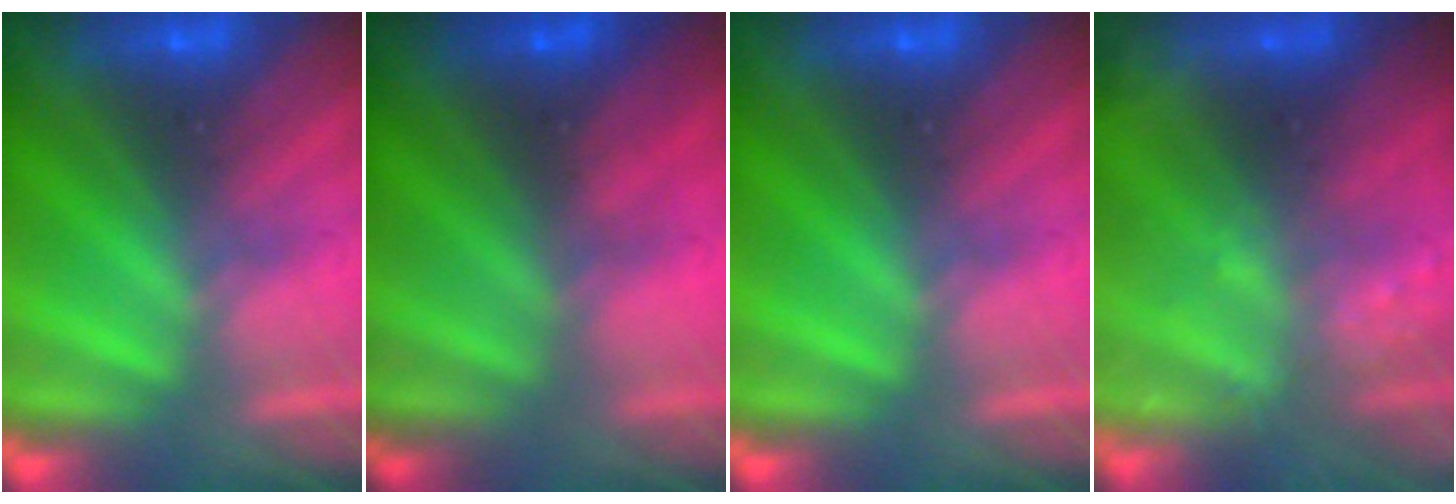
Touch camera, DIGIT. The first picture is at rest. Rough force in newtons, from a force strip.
{"total": 3.7}
{"total": 0.0}
{"total": 2.2}